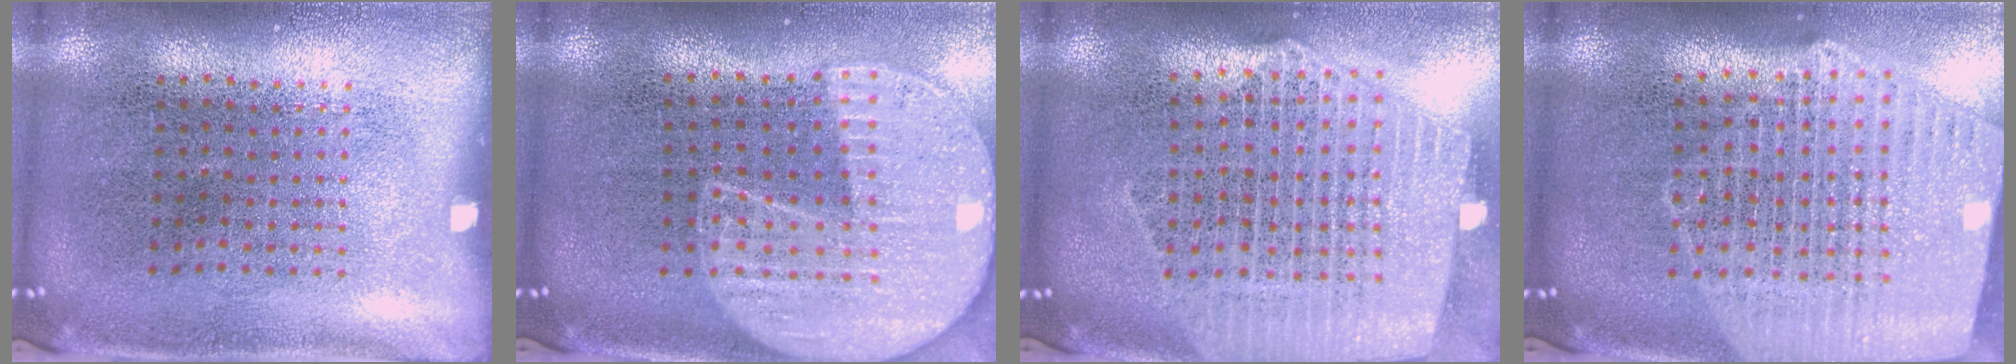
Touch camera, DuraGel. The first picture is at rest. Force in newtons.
{"total": 2.2, "press": 1.9, "slide": 1.1}
{"total": 2.5, "press": 2.2, "slide": 1.2}
{"total": 2.6, "press": 2.2, "slide": 1.4}